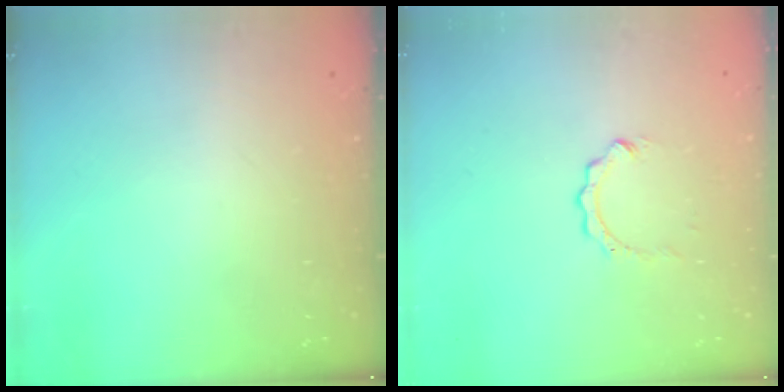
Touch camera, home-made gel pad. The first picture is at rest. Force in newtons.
{"total": 2.3, "press": 2.3, "slide": 0.2}